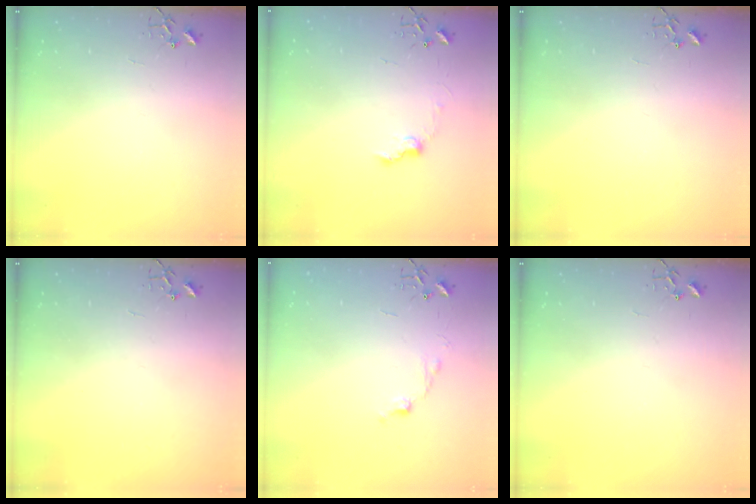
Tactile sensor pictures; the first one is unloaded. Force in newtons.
{"total": 7.8, "press": 7.8, "slide": 0.8}
{"total": 0.0}
{"total": 0.0}
{"total": 6.7, "press": 6.7, "slide": 0.9}
{"total": 0.0}